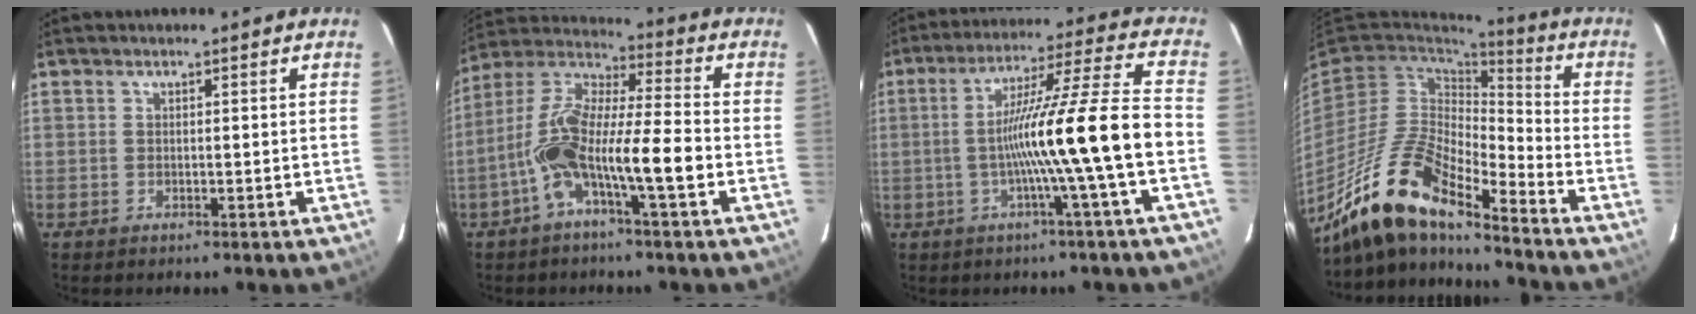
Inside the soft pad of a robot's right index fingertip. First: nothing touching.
{"total": 13.6, "force": [-4.6, 2.0, 12.7], "torque": [-0.250, 0.020, -0.089]}
{"total": 14.5, "force": [-3.3, -2.3, 14.0], "torque": [-0.229, 0.013, -0.059]}
{"total": 15.3, "force": [-12.3, 3.3, 8.4], "torque": [-0.161, 0.011, -0.230]}